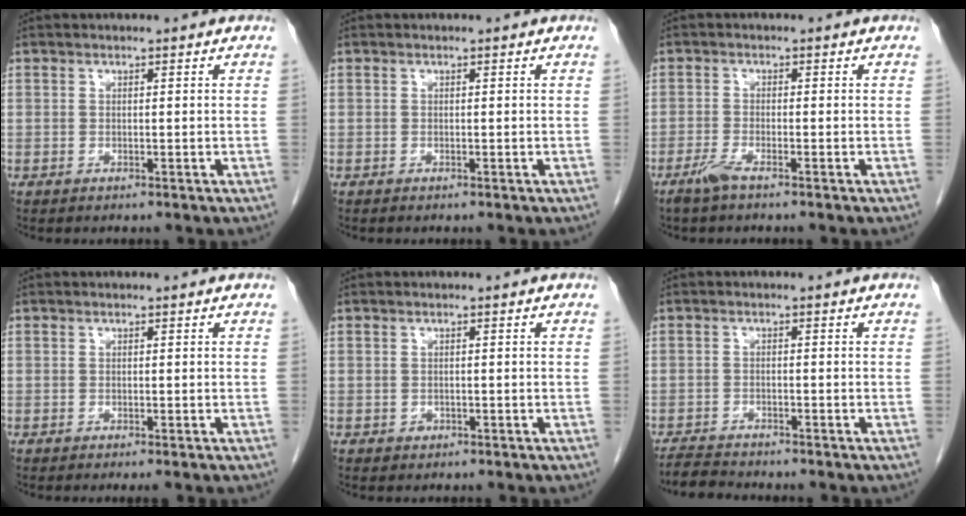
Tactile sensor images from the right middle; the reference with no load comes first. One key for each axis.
{"total": 0.0}
{"total": 2.4, "fx": -1.8, "fy": 0.0, "fz": 1.6, "tx": -0.042, "ty": -0.005, "tz": -0.042}
{"total": 0.6, "fx": -0.4, "fy": -0.1, "fz": 0.4, "tx": -0.012, "ty": -0.003, "tz": -0.005}
{"total": 0.7, "fx": -0.3, "fy": 0.6, "fz": 0.2, "tx": -0.004, "ty": 0.002, "tz": -0.003}
{"total": 3.1, "fx": -3.0, "fy": -0.2, "fz": 0.3, "tx": -0.010, "ty": -0.017, "tz": -0.056}